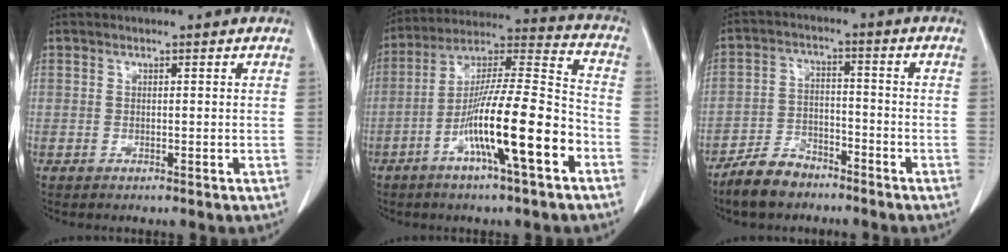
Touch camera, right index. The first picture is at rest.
{"total": 17.5, "force": [-7.0, 1.2, 15.9], "torque": [-0.282, -0.002, -0.123]}
{"total": 7.5, "force": [-6.1, 3.4, 2.8], "torque": [-0.061, -0.003, -0.112]}